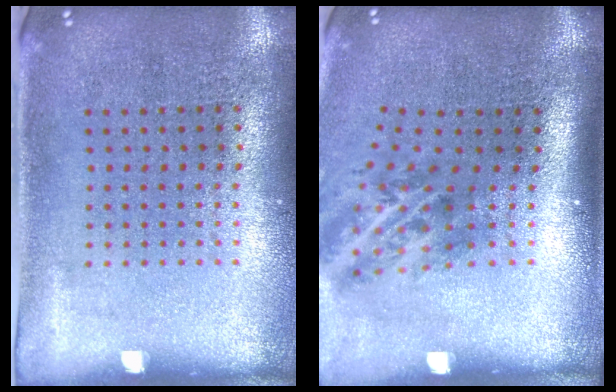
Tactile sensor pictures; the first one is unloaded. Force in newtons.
{"total": 2.1, "press": 1.3, "slide": 1.6}